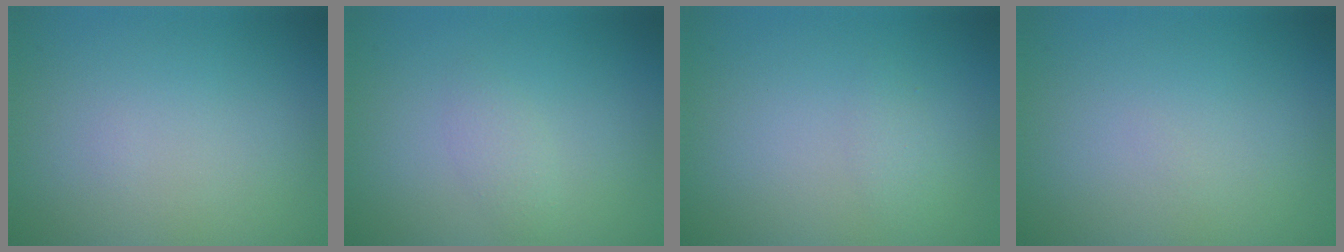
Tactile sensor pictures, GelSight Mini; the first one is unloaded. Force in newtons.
{"total": 1.2, "press": 1.2, "slide": 0.1}
{"total": 0.9, "press": 0.9, "slide": 0.1}
{"total": 0.0}